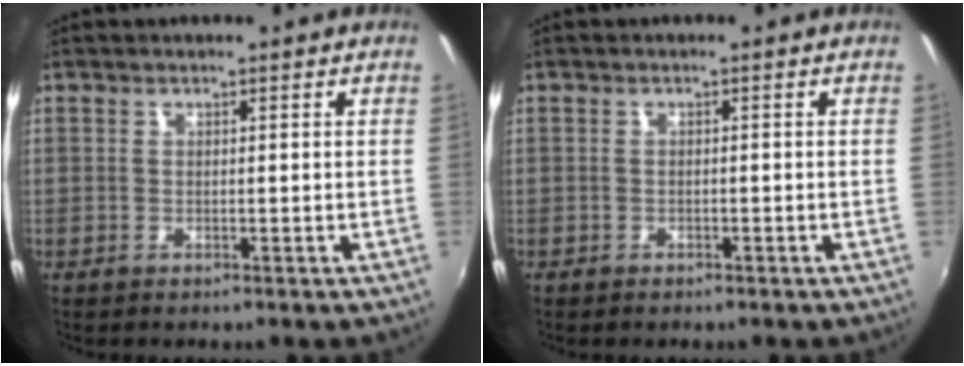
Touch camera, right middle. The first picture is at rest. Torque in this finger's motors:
{"motor_torque": [-0.86, -0.12, 0.02, -0.01]}